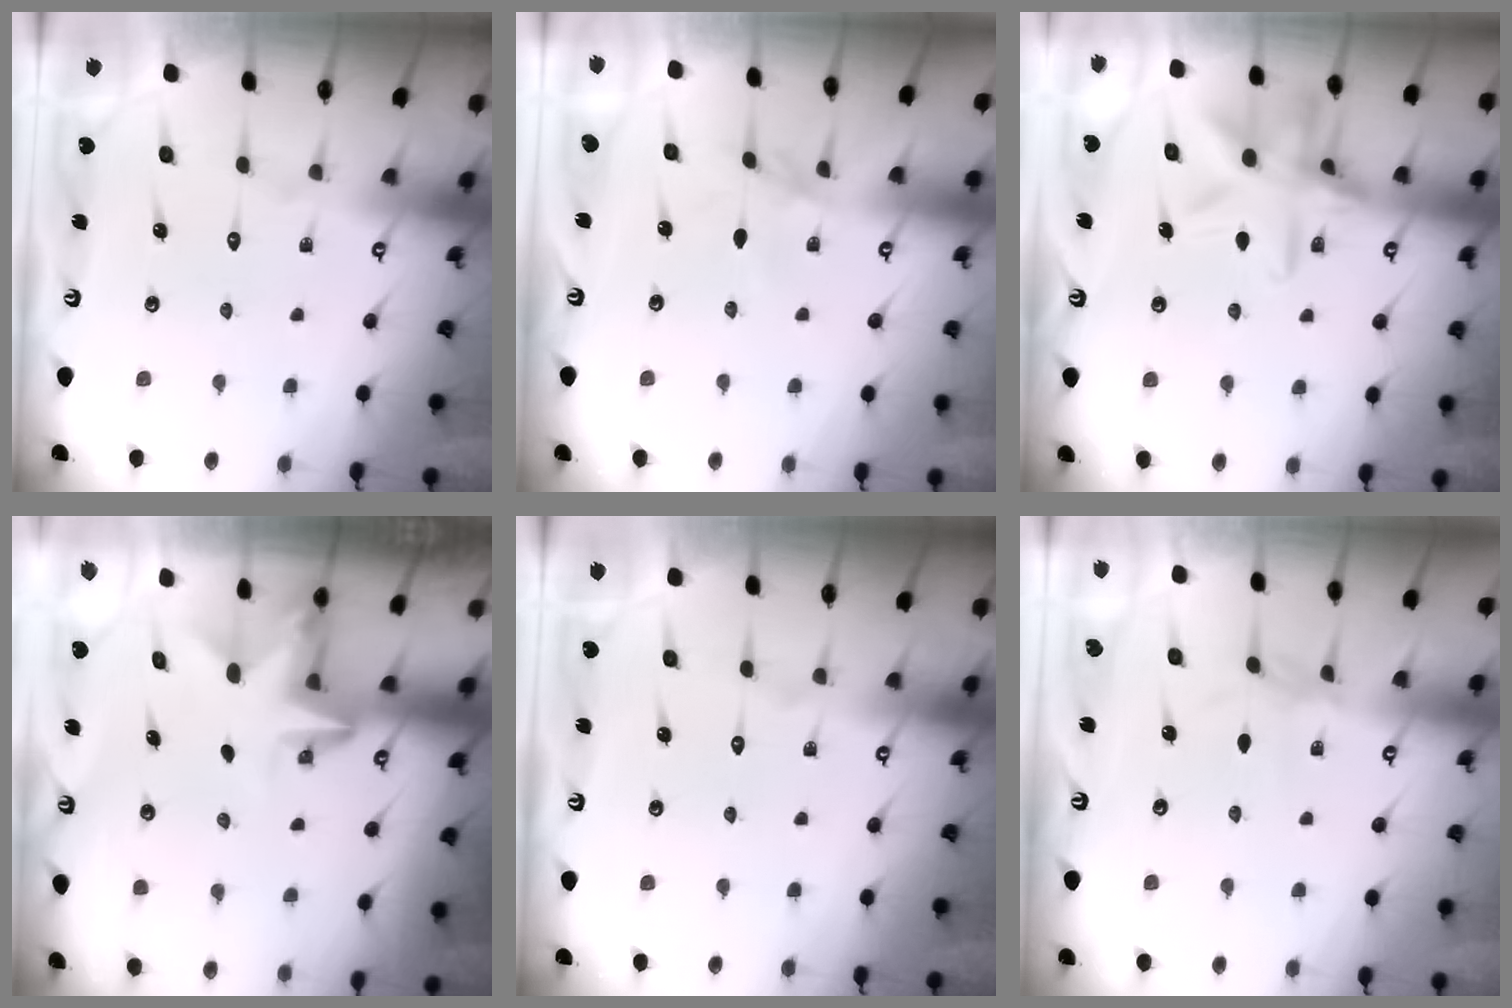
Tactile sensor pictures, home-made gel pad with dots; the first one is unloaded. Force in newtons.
{"total": 2.1, "press": 2.0, "slide": 0.4}
{"total": 14.4, "press": 14.4, "slide": 1.1}
{"total": 3.4, "press": 3.4, "slide": 0.1}
{"total": 0.0}
{"total": 1.9, "press": 1.9, "slide": 0.5}